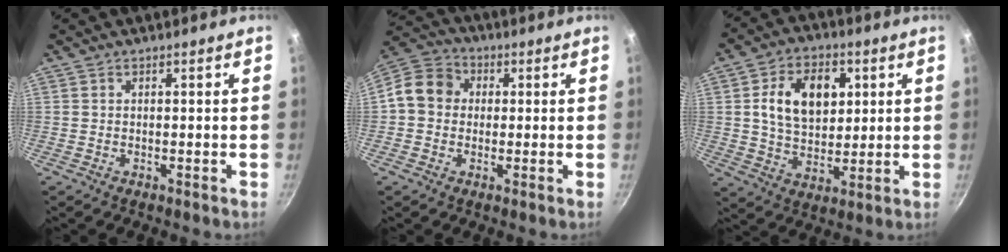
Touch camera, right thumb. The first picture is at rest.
{"total": 9.2, "force": [0.4, 7.9, 4.6], "torque": [-0.059, 0.026, -0.016]}
{"total": 13.4, "force": [3.2, 9.2, 9.2], "torque": [-0.124, -0.004, 0.051]}